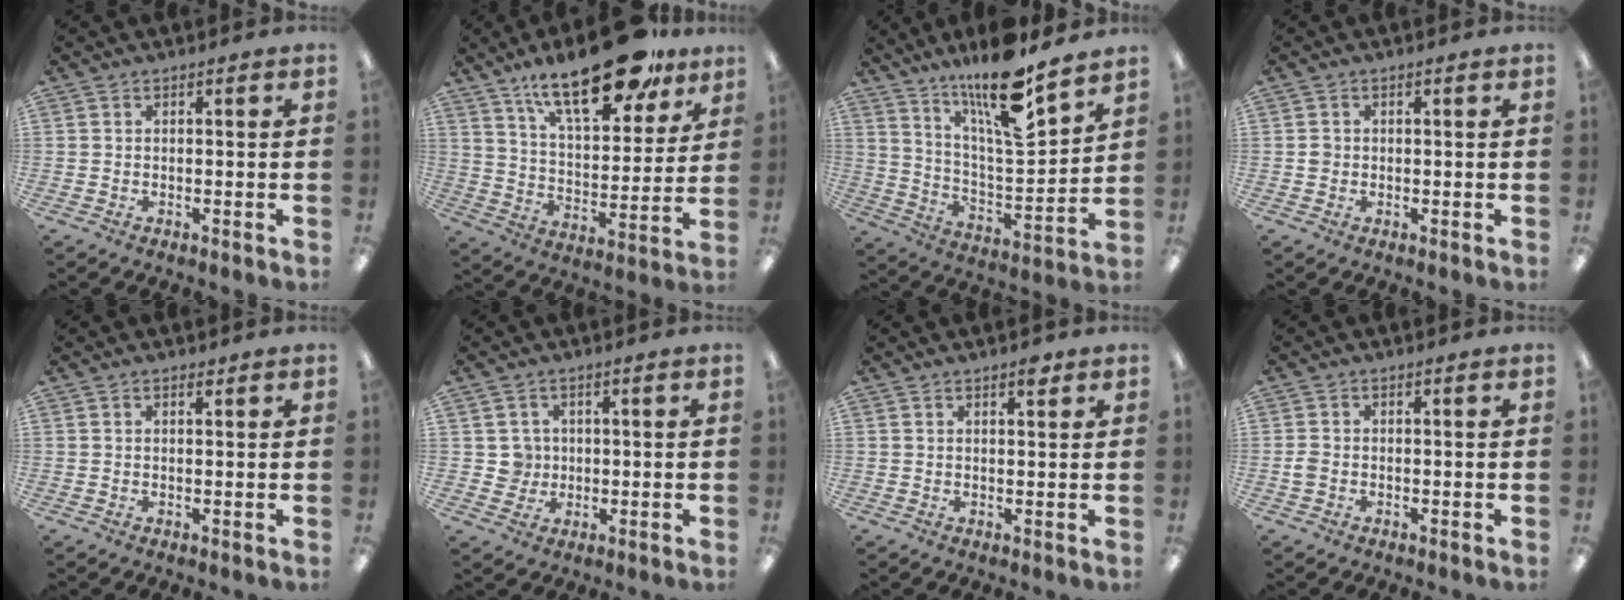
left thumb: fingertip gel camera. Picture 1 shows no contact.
{"total": 22.7, "force": [16.1, 8.5, 13.5], "torque": [-0.208, -0.089, 0.271]}
{"total": 17.9, "force": [13.5, 3.8, 11.1], "torque": [-0.193, -0.093, 0.224]}
{"total": 1.3, "force": [0.0, 1.3, 0.4], "torque": [-0.008, 0.006, -0.002]}
{"total": 1.1, "force": [0.8, 0.4, 0.6], "torque": [-0.006, -0.002, 0.013]}
{"total": 4.0, "force": [0.8, 3.9, 0.2], "torque": [0.000, 0.004, 0.010]}
{"total": 2.9, "force": [2.0, 0.9, 1.9], "torque": [-0.017, -0.008, 0.030]}
{"total": 1.9, "force": [-0.5, 1.5, 1.2], "torque": [-0.021, 0.003, -0.008]}